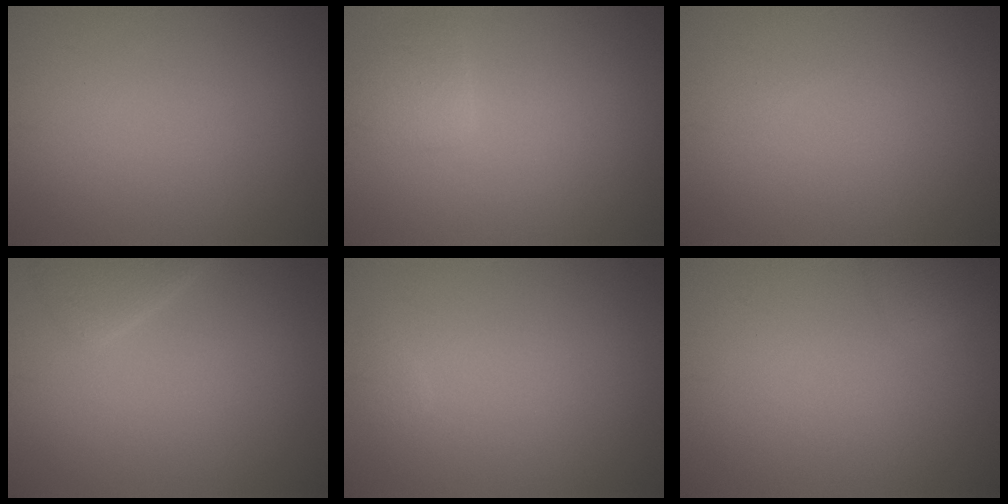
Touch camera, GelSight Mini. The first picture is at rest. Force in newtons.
{"total": 1.6, "press": 1.6, "slide": 0.1}
{"total": 0.0}
{"total": 1.6, "press": 1.6, "slide": 0.1}
{"total": 0.5, "press": 0.5, "slide": 0.1}
{"total": 1.5, "press": 1.4, "slide": 0.1}